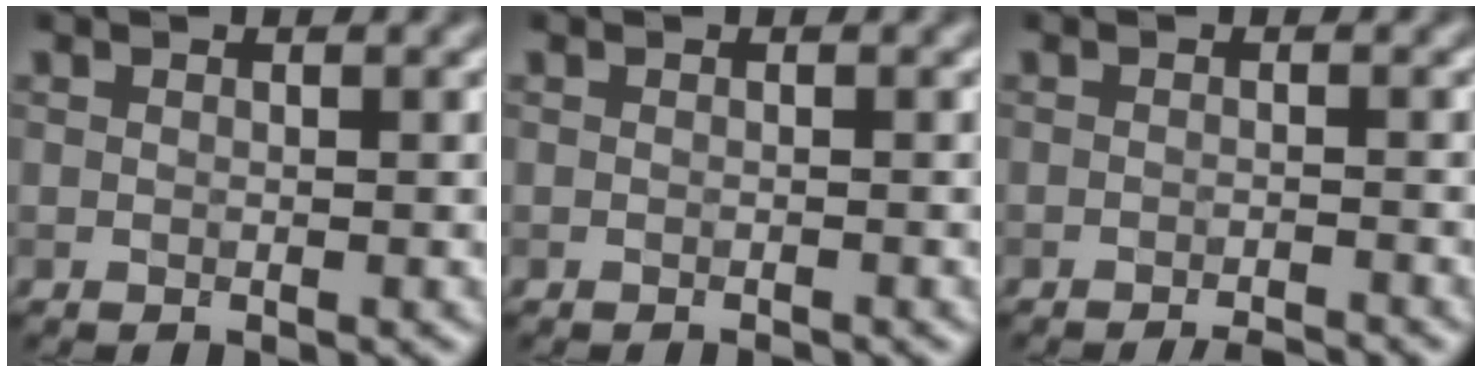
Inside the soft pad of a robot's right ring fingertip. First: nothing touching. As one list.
[{"total": 0.5, "force": [-0.5, 0.0, 0.2], "torque": [0.000, 0.000, -0.009]}, {"total": 2.2, "force": [-1.9, 0.2, 1.1], "torque": [-0.008, -0.002, -0.032]}]